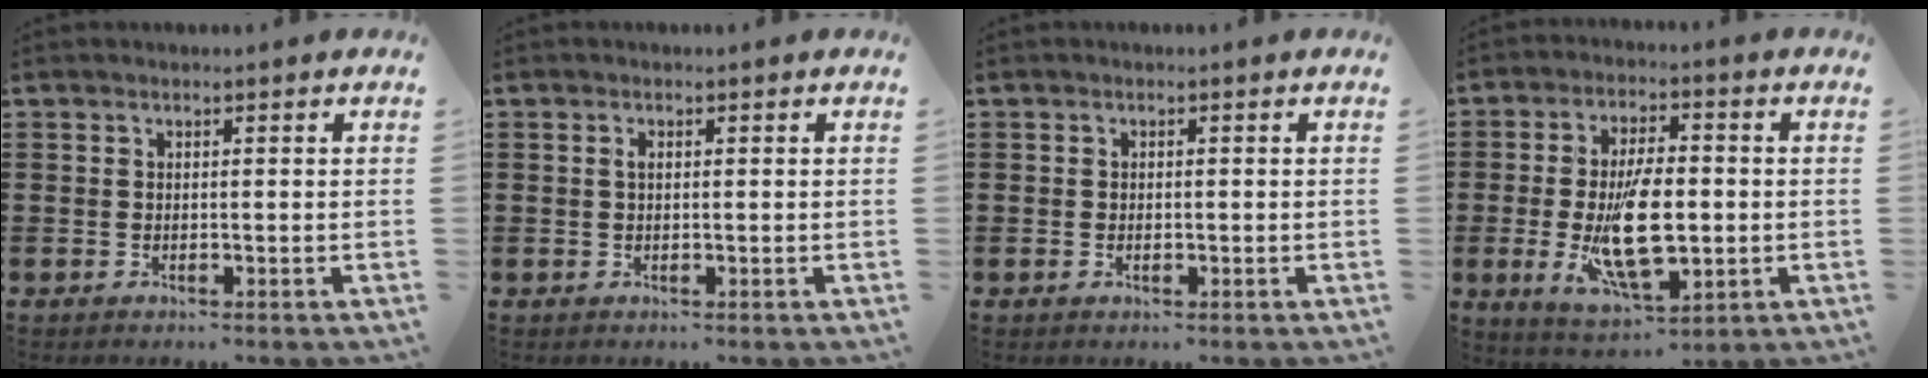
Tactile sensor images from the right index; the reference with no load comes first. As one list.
[{"total": 0.9, "force": [0.2, 0.4, 0.8], "torque": [-0.017, 0.002, 0.002]}, {"total": 0.7, "force": [-0.1, 0.4, 0.5], "torque": [-0.013, 0.000, -0.002]}, {"total": 12.8, "force": [-1.6, 5.5, 11.4], "torque": [-0.229, -0.016, -0.026]}]